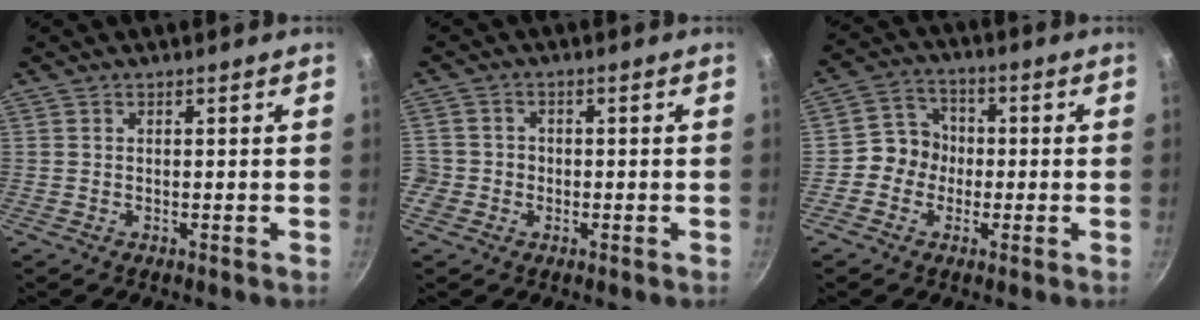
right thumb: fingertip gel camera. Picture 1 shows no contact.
{"total": 3.6, "force": [-1.1, 3.4, 0.3], "torque": [0.022, 0.015, -0.025]}
{"total": 7.4, "force": [-1.4, 6.7, 2.8], "torque": [-0.015, 0.027, -0.040]}